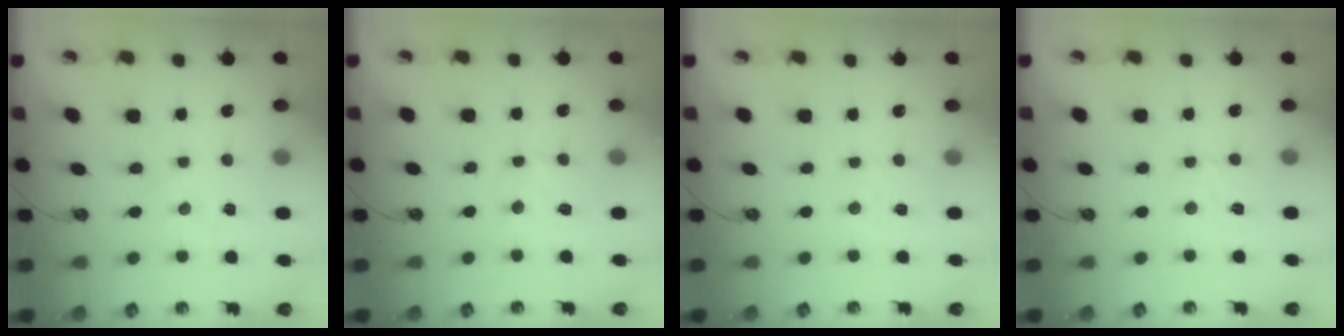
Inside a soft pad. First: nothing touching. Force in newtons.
{"total": 6.4, "press": 6.3, "slide": 1.0}
{"total": 2.4, "press": 2.4, "slide": 0.4}
{"total": 3.1, "press": 3.1, "slide": 0.4}